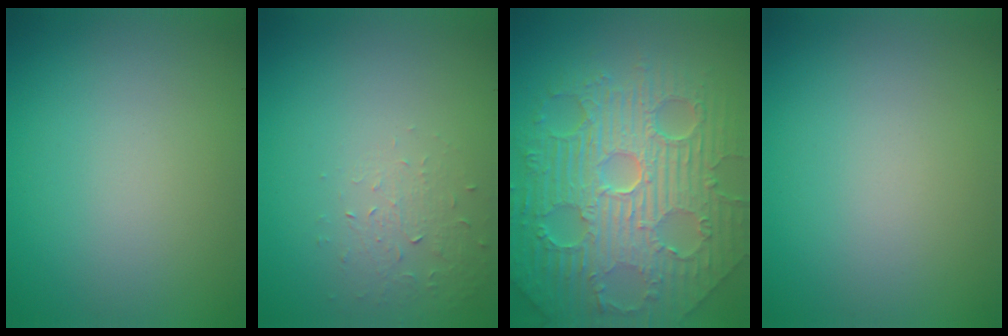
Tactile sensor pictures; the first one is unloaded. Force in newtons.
{"total": 1.3, "press": 0.6, "slide": 1.2}
{"total": 11.3, "press": 7.4, "slide": 8.5}
{"total": 0.0}